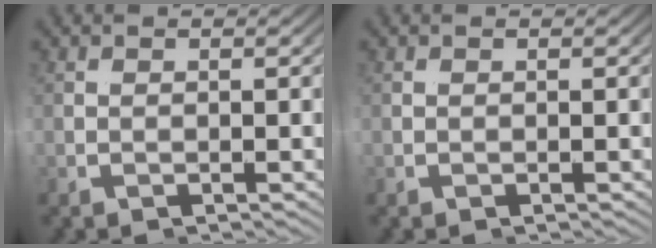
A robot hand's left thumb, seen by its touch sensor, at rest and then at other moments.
{"total": 0.0}